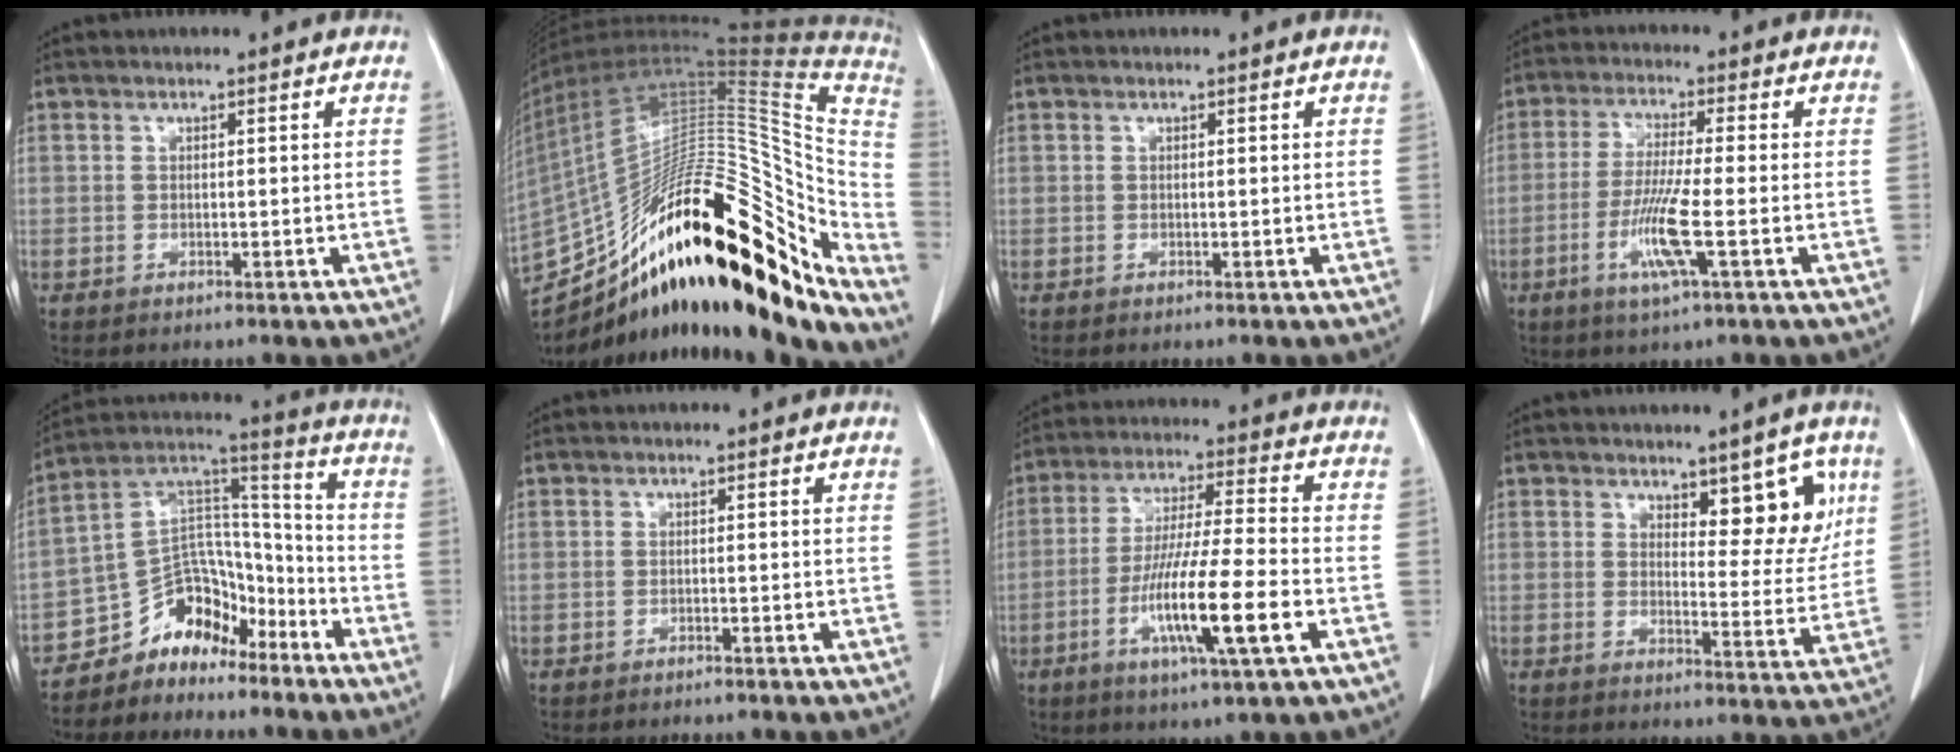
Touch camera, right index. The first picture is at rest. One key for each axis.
{"total": 38.6, "fx": -18.5, "fy": 14.0, "fz": 30.8, "tx": -0.467, "ty": 0.020, "tz": -0.276}
{"total": 0.0}
{"total": 8.1, "fx": -2.6, "fy": -0.2, "fz": 7.6, "tx": -0.154, "ty": -0.014, "tz": -0.053}
{"total": 10.8, "fx": -8.4, "fy": 5.9, "fz": 3.2, "tx": -0.051, "ty": 0.067, "tz": -0.151}
{"total": 0.9, "fx": -0.8, "fy": 0.1, "fz": 0.4, "tx": -0.010, "ty": -0.001, "tz": -0.010}
{"total": 13.3, "fx": -4.5, "fy": 0.3, "fz": 12.5, "tx": -0.236, "ty": -0.016, "tz": -0.083}
{"total": 7.6, "fx": 4.1, "fy": 3.1, "fz": 5.6, "tx": -0.055, "ty": -0.004, "tz": 0.057}